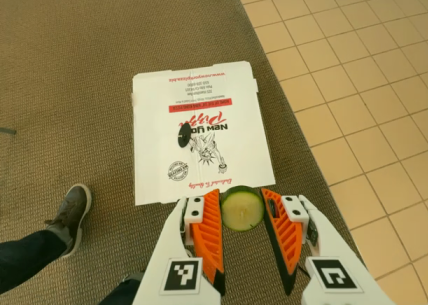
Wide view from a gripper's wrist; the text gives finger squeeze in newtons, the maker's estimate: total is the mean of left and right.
{"total": 7.1, "left": 7.3, "right": 6.9}